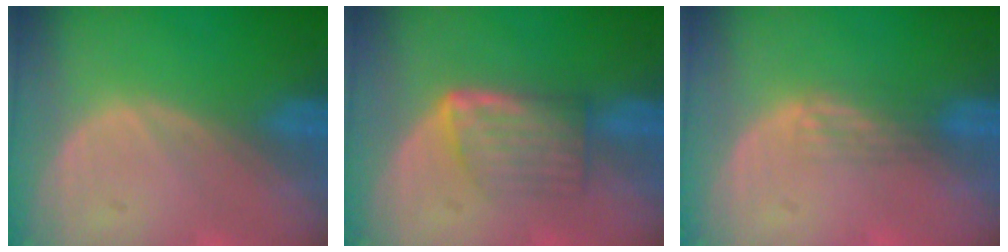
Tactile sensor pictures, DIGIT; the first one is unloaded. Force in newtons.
{"total": 5.8, "press": 5.4, "slide": 2.2}
{"total": 2.1, "press": 1.6, "slide": 1.3}